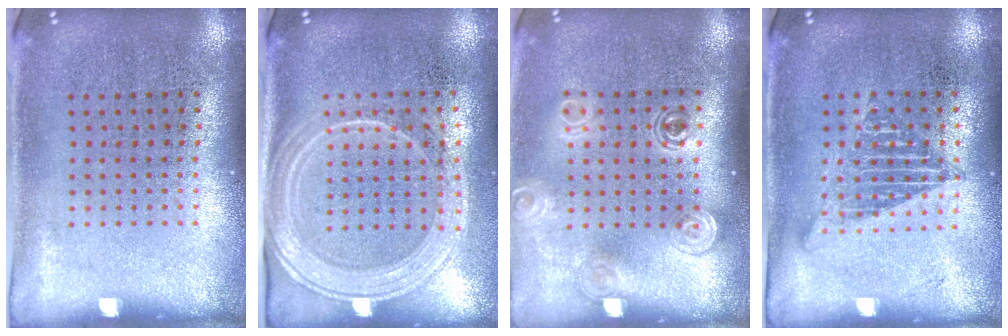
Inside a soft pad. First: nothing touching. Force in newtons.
{"total": 2.1, "press": 1.9, "slide": 1.0}
{"total": 1.6, "press": 1.3, "slide": 0.9}
{"total": 1.2, "press": 1.1, "slide": 0.3}